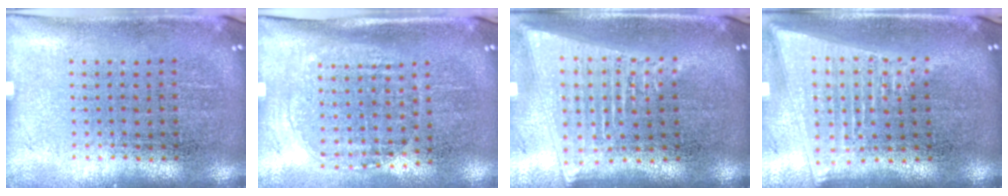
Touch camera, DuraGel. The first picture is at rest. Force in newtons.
{"total": 1.5, "press": 1.2, "slide": 0.8}
{"total": 2.0, "press": 1.7, "slide": 1.1}
{"total": 2.1, "press": 1.8, "slide": 1.1}